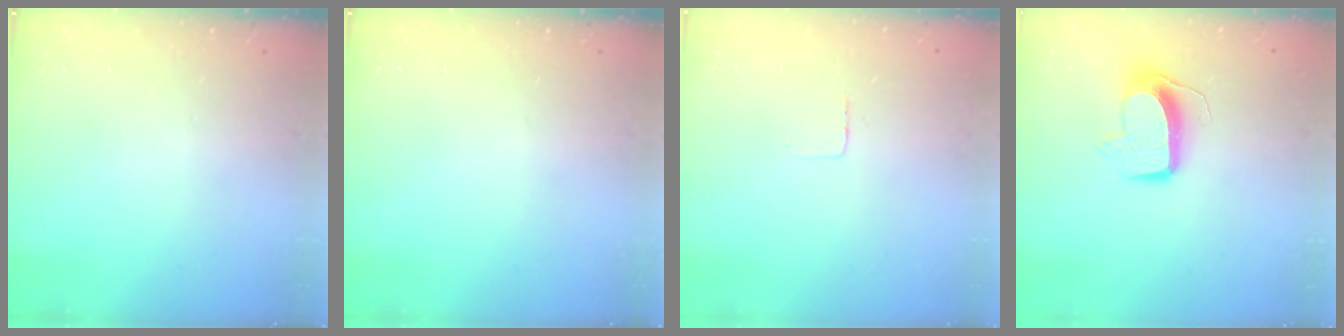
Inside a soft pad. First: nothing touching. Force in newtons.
{"total": 0.0}
{"total": 2.3, "press": 2.3, "slide": 0.1}
{"total": 10.4, "press": 10.3, "slide": 0.8}